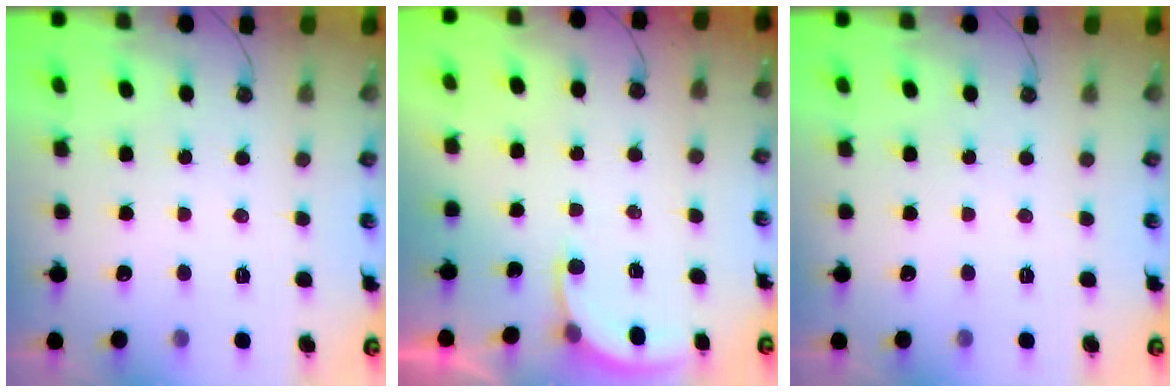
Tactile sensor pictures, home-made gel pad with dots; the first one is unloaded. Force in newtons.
{"total": 3.0, "press": 3.0, "slide": 0.3}
{"total": 0.0}